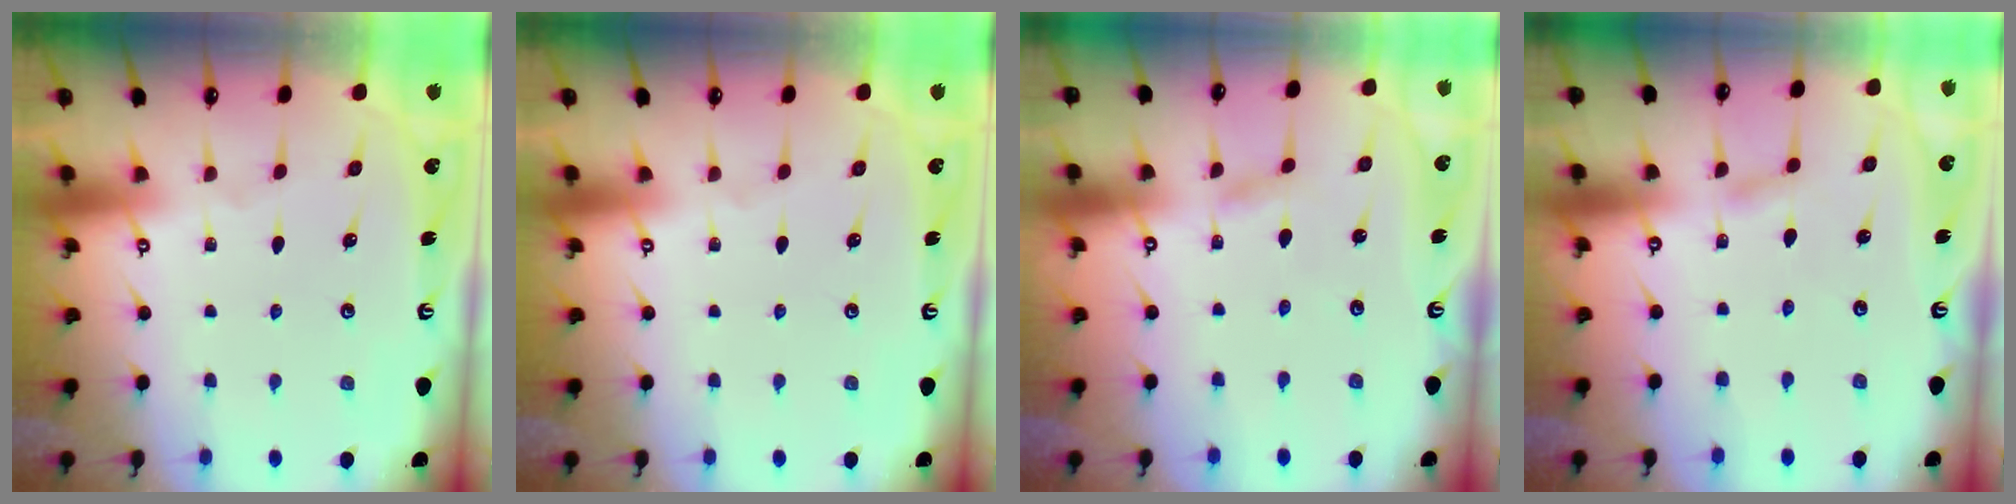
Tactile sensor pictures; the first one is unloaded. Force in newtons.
{"total": 0.0}
{"total": 2.3, "press": 2.3, "slide": 0.2}
{"total": 2.9, "press": 2.9, "slide": 0.3}